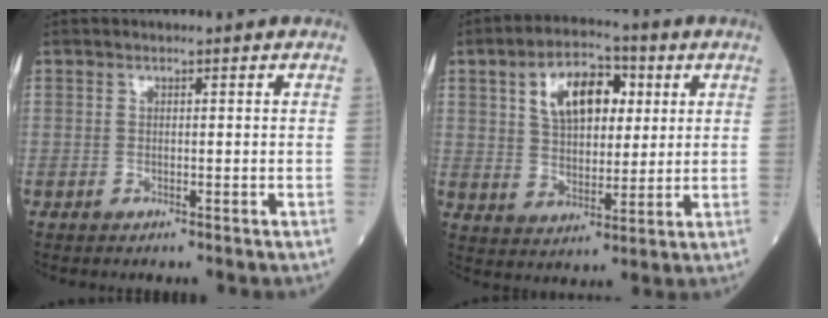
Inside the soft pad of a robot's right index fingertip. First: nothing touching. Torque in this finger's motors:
{"motor_torque": [0.38, 0.25, 0.22, 0.11]}